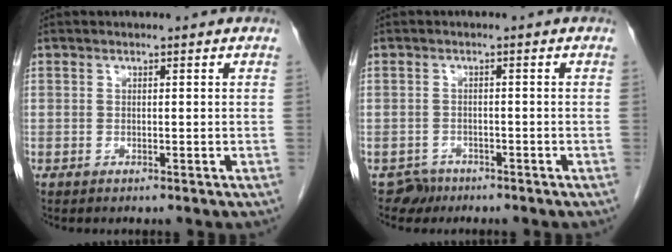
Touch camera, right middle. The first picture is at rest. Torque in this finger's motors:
{"motor_torque": [-0.38, -0.46, -0.02, -0.04]}